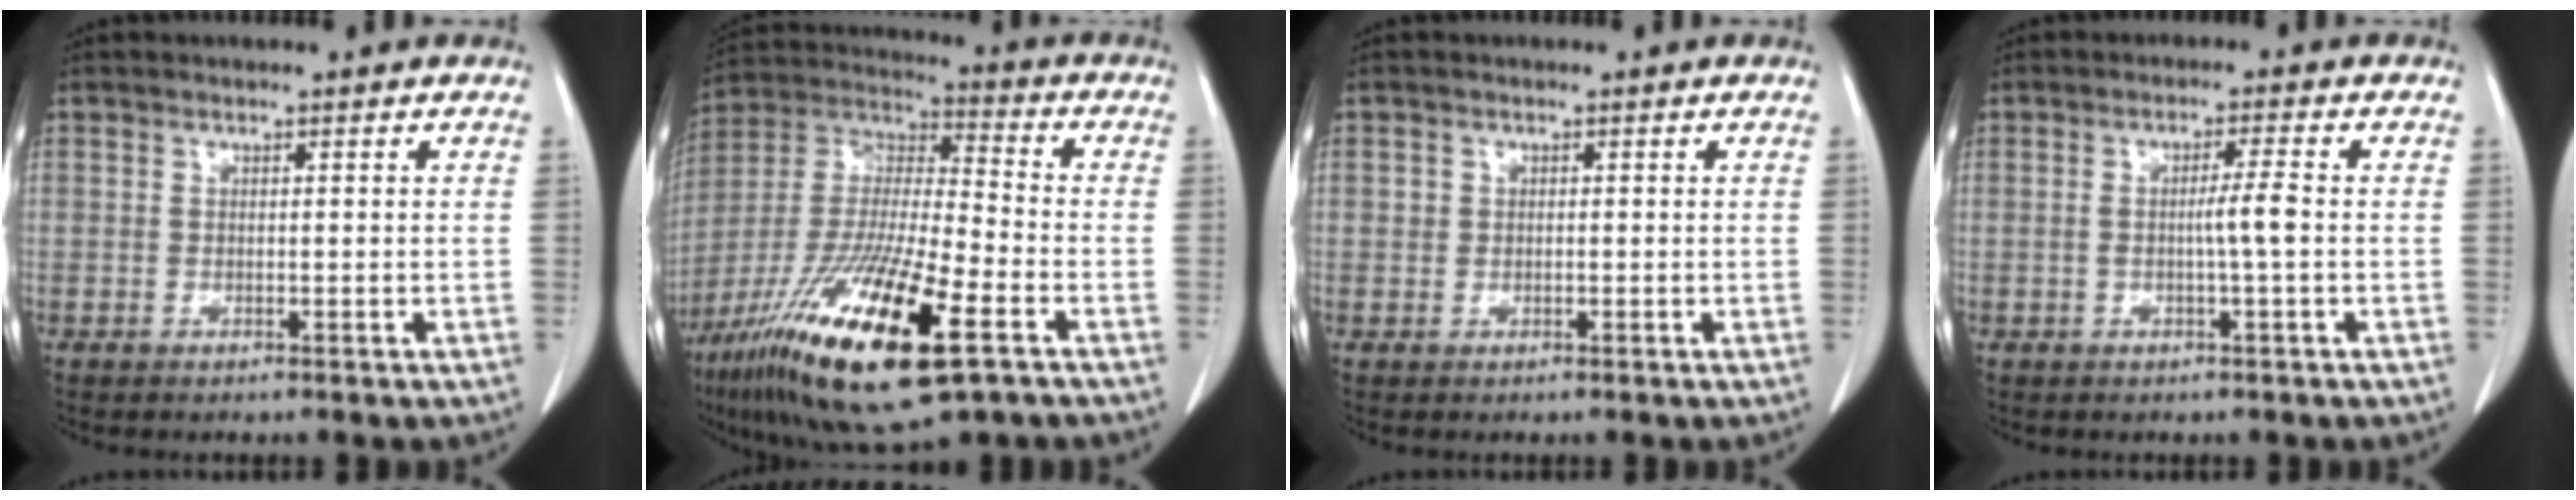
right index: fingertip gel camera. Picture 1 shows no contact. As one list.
[{"total": 23.2, "force": [-11.3, 4.0, 19.8], "torque": [-0.392, -0.047, -0.200]}, {"total": 0.9, "force": [0.2, 0.9, 0.2], "torque": [0.004, 0.003, 0.002]}, {"total": 3.3, "force": [-0.3, -0.4, 3.2], "torque": [-0.056, -0.001, -0.006]}]